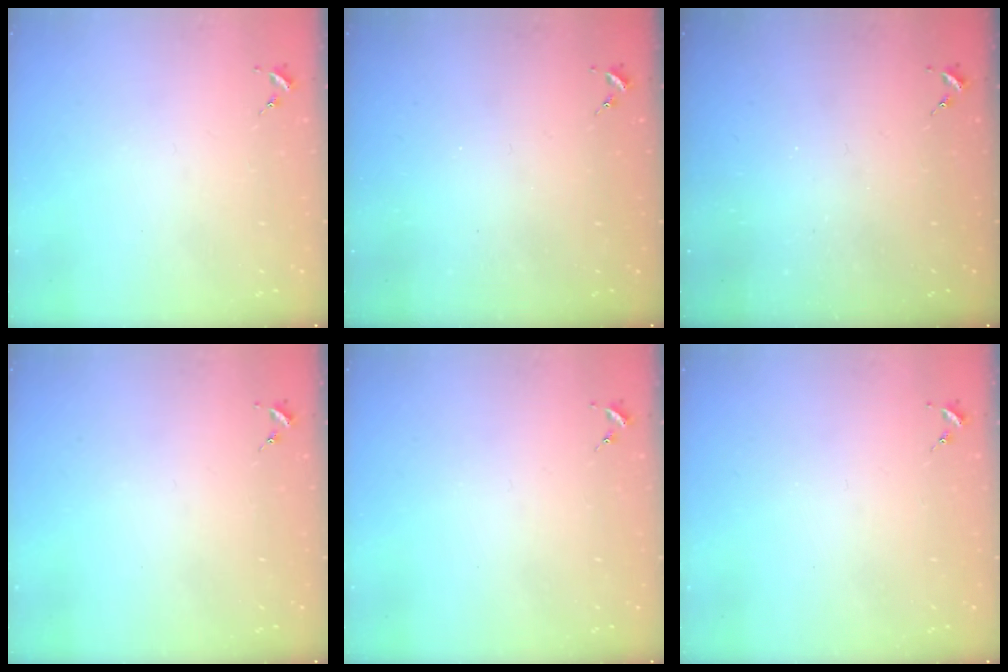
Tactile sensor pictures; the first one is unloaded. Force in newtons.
{"total": 0.0}
{"total": 0.0}
{"total": 0.0}
{"total": 0.0}
{"total": 0.0}